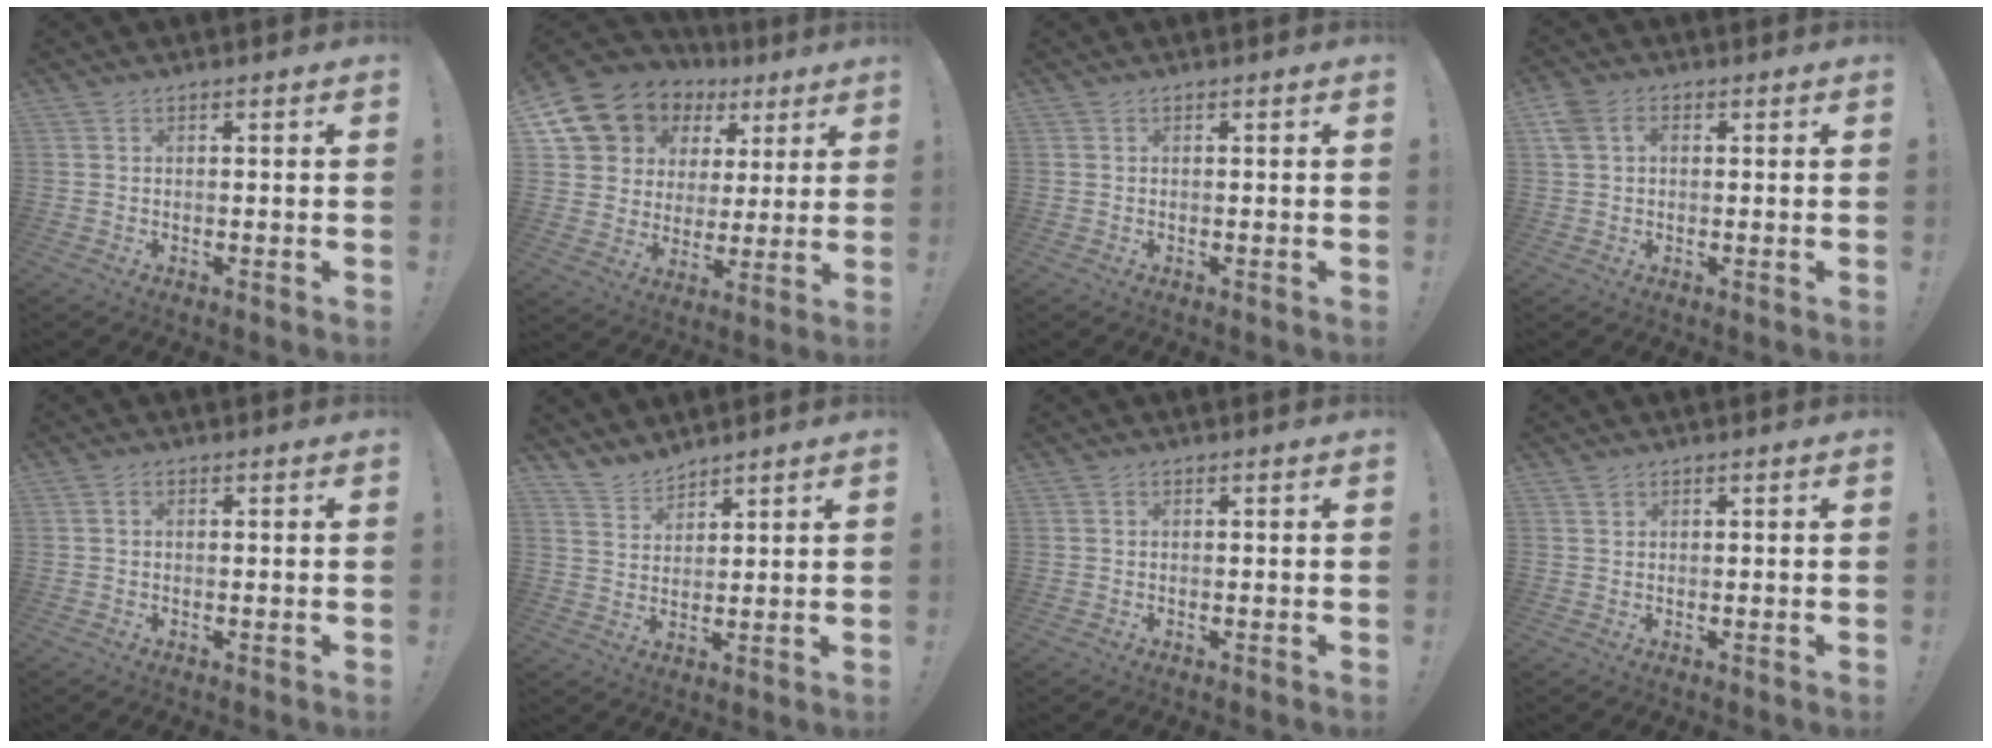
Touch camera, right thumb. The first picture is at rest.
{"total": 12.6, "force": [7.4, 9.5, 3.7], "torque": [-0.069, -0.046, 0.153]}
{"total": 0.0}
{"total": 4.7, "force": [1.1, 3.4, 3.1], "torque": [-0.070, 0.004, 0.018]}
{"total": 0.6, "force": [-0.1, 0.5, 0.3], "torque": [-0.008, 0.004, -0.002]}
{"total": 5.3, "force": [5.0, 1.7, 0.6], "torque": [-0.019, -0.036, 0.096]}
{"total": 0.0}
{"total": 1.0, "force": [0.8, 0.7, 0.1], "torque": [0.006, -0.004, 0.014]}